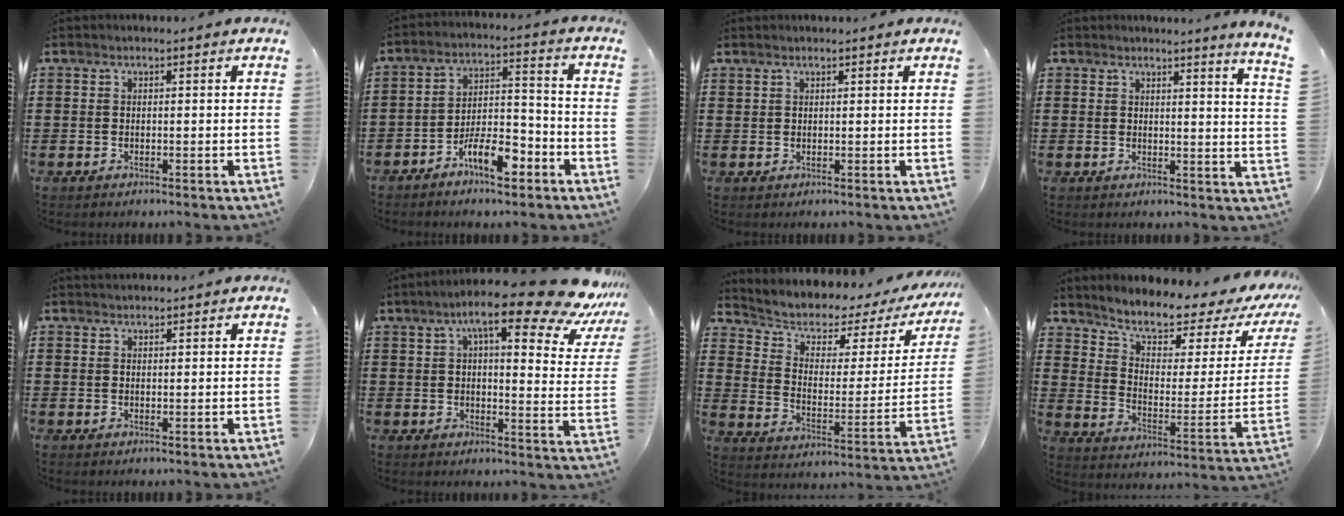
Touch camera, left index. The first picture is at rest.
{"total": 8.1, "force": [-5.4, 2.7, 5.3], "torque": [-0.096, 0.013, -0.100]}
{"total": 0.8, "force": [0.7, 0.2, 0.2], "torque": [-0.006, 0.001, 0.015]}
{"total": 3.0, "force": [2.7, -1.2, 0.7], "torque": [-0.013, -0.022, 0.046]}
{"total": 0.9, "force": [0.9, 0.2, 0.0], "torque": [-0.002, -0.001, 0.019]}
{"total": 14.2, "force": [10.0, 2.5, 9.7], "torque": [-0.161, -0.043, 0.161]}
{"total": 3.9, "force": [2.9, 2.3, 1.4], "torque": [-0.053, -0.027, 0.042]}
{"total": 6.3, "force": [5.4, 2.0, 2.7], "torque": [-0.069, -0.045, 0.087]}